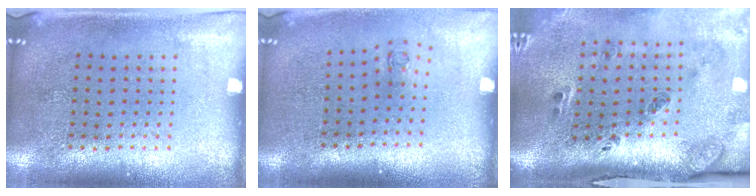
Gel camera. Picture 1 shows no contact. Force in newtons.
{"total": 0.7, "press": 0.3, "slide": 0.6}
{"total": 3.3, "press": 2.0, "slide": 2.6}